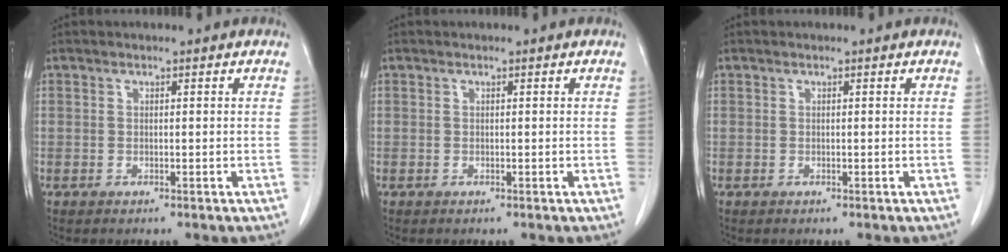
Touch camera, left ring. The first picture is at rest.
{"total": 0.0}
{"total": 0.0}